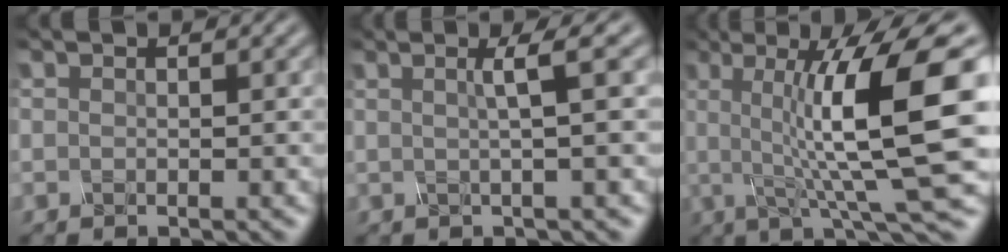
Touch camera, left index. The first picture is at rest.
{"total": 3.3, "force": [0.7, 0.5, 3.2], "torque": [-0.049, 0.015, 0.005]}
{"total": 12.7, "force": [1.1, 2.7, 12.4], "torque": [-0.175, 0.012, 0.017]}